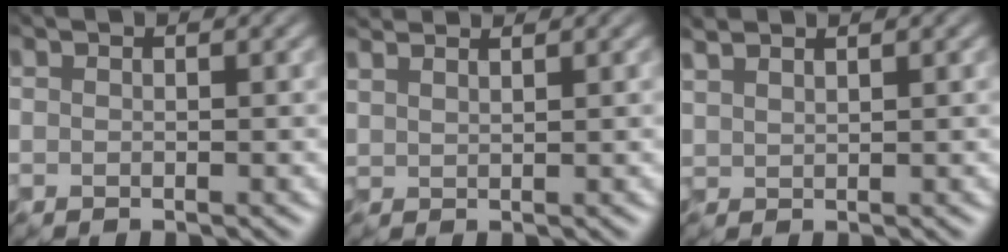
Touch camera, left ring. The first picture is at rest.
{"total": 3.2, "force": [3.0, 0.6, 1.0], "torque": [-0.015, 0.009, 0.044]}
{"total": 1.6, "force": [1.5, 0.2, 0.5], "torque": [-0.011, 0.006, 0.030]}